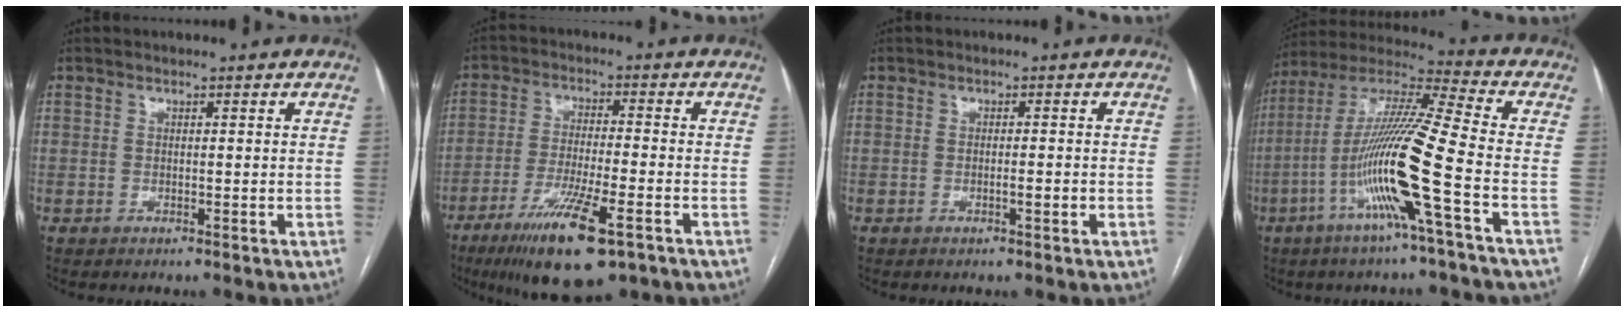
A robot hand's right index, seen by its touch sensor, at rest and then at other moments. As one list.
[{"total": 13.2, "force": [-7.5, 2.0, 10.6], "torque": [-0.194, -0.031, -0.126]}, {"total": 1.1, "force": [-0.4, 0.1, 1.0], "torque": [-0.018, 0.000, -0.006]}, {"total": 16.3, "force": [-5.5, -1.4, 15.3], "torque": [-0.303, -0.004, -0.113]}]